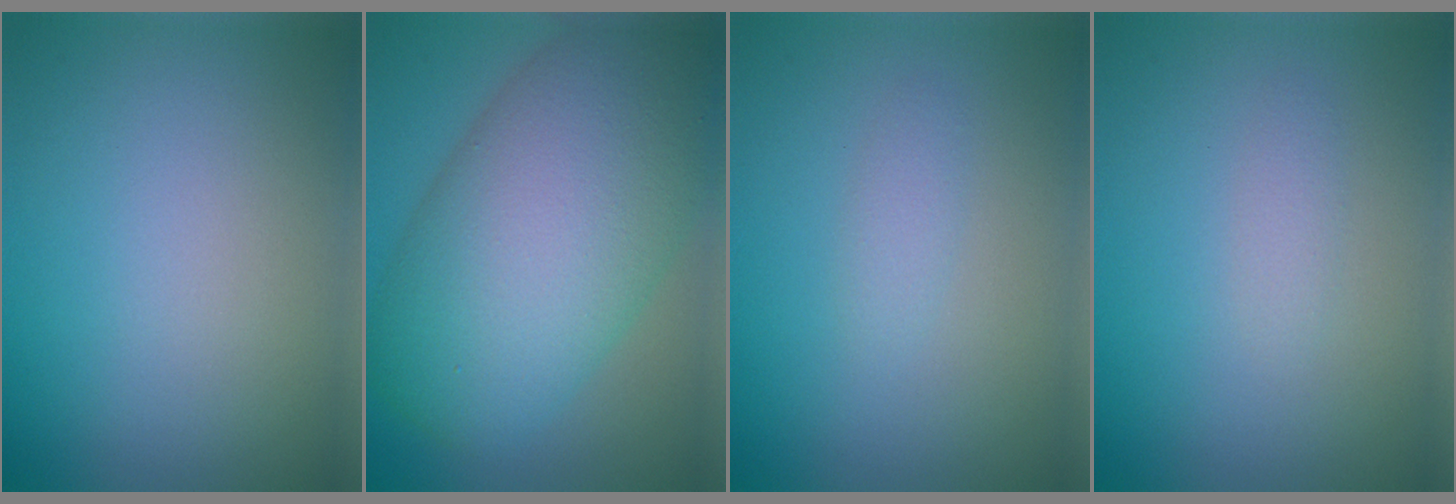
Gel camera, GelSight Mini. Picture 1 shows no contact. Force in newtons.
{"total": 13.0, "press": 12.9, "slide": 0.5}
{"total": 1.0, "press": 1.0, "slide": 0.0}
{"total": 0.8, "press": 0.8, "slide": 0.0}